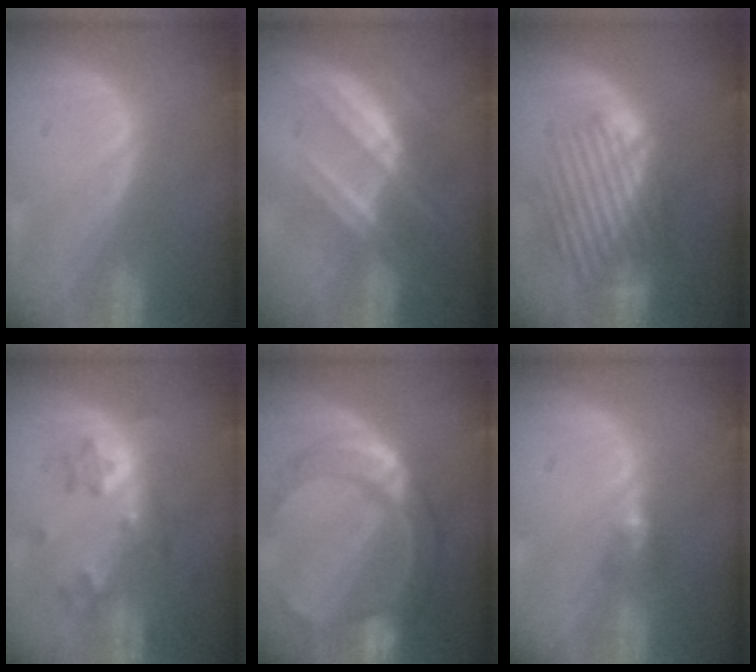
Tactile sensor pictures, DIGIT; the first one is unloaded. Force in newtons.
{"total": 7.4, "press": 6.7, "slide": 3.1}
{"total": 8.8, "press": 8.4, "slide": 2.6}
{"total": 5.8, "press": 5.7, "slide": 1.2}
{"total": 11.0, "press": 11.0, "slide": 1.0}
{"total": 2.7, "press": 2.5, "slide": 0.9}